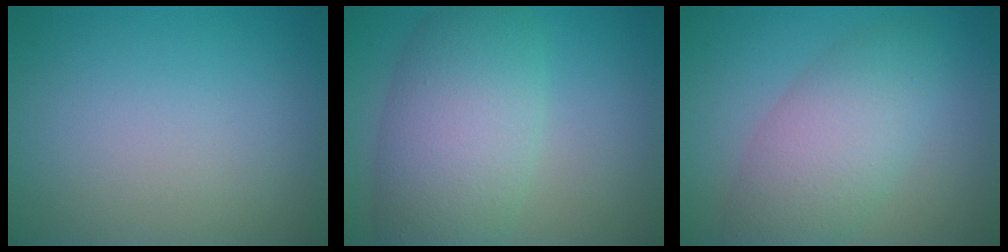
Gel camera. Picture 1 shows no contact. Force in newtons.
{"total": 7.9, "press": 7.9, "slide": 0.3}
{"total": 5.5, "press": 5.5, "slide": 0.2}